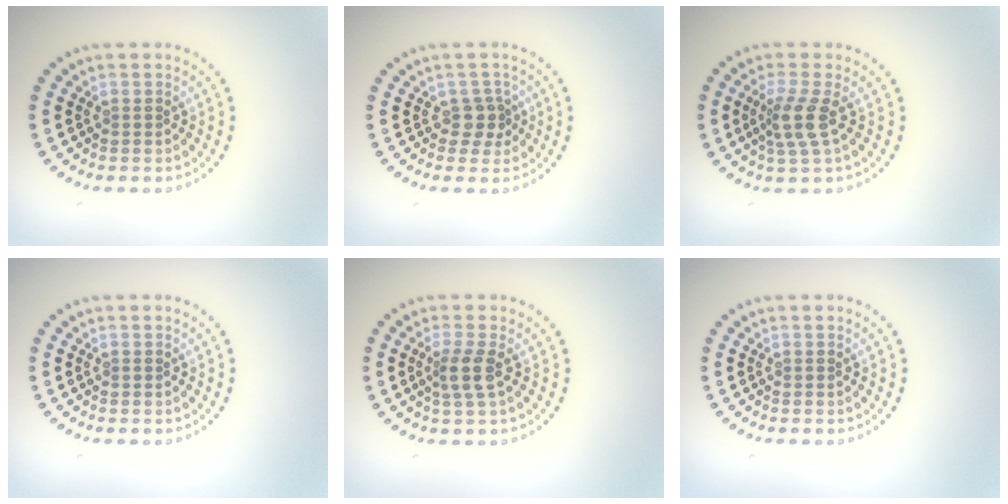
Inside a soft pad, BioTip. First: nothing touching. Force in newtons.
{"total": 1.8, "press": 1.5, "slide": 1.1}
{"total": 2.8, "press": 2.2, "slide": 1.7}
{"total": 0.0}
{"total": 2.3, "press": 1.8, "slide": 1.4}
{"total": 0.0}